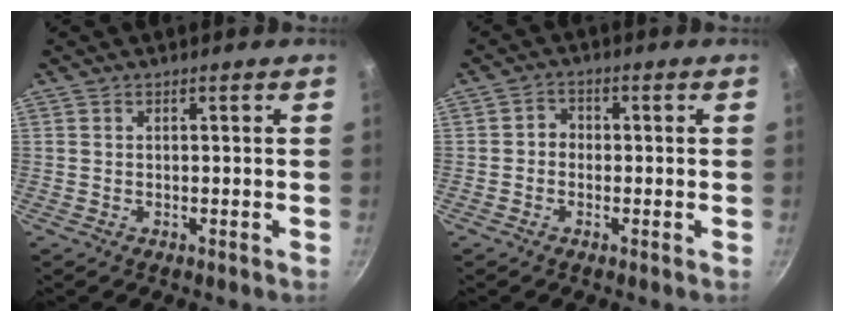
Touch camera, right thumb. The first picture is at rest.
{"total": 2.4, "force": [-0.5, 2.1, 1.0], "torque": [-0.004, 0.011, -0.015]}